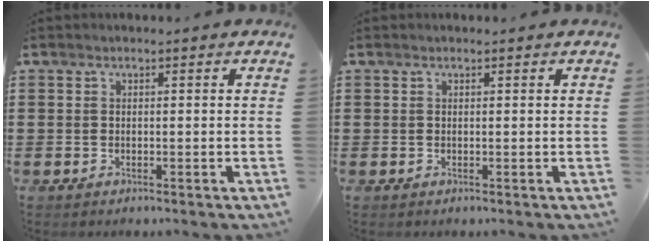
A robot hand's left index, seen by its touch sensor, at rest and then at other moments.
{"total": 0.0}